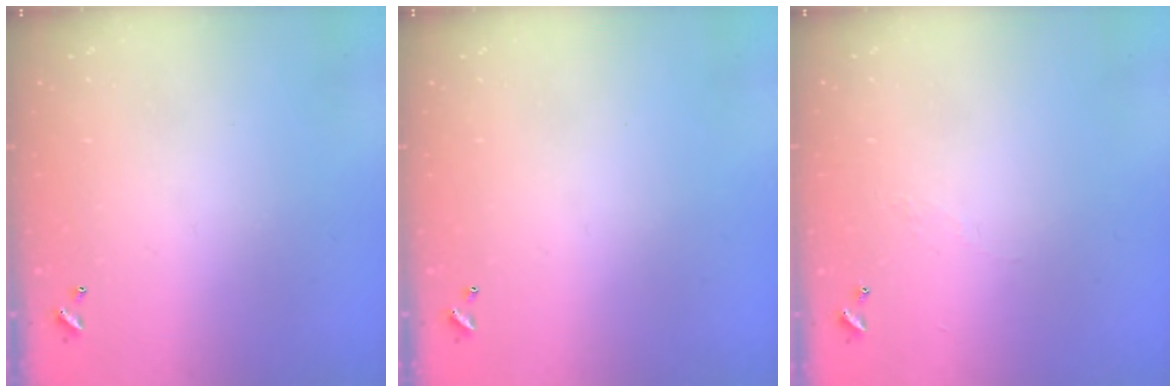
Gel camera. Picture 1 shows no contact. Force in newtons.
{"total": 0.0}
{"total": 3.1, "press": 3.0, "slide": 0.6}